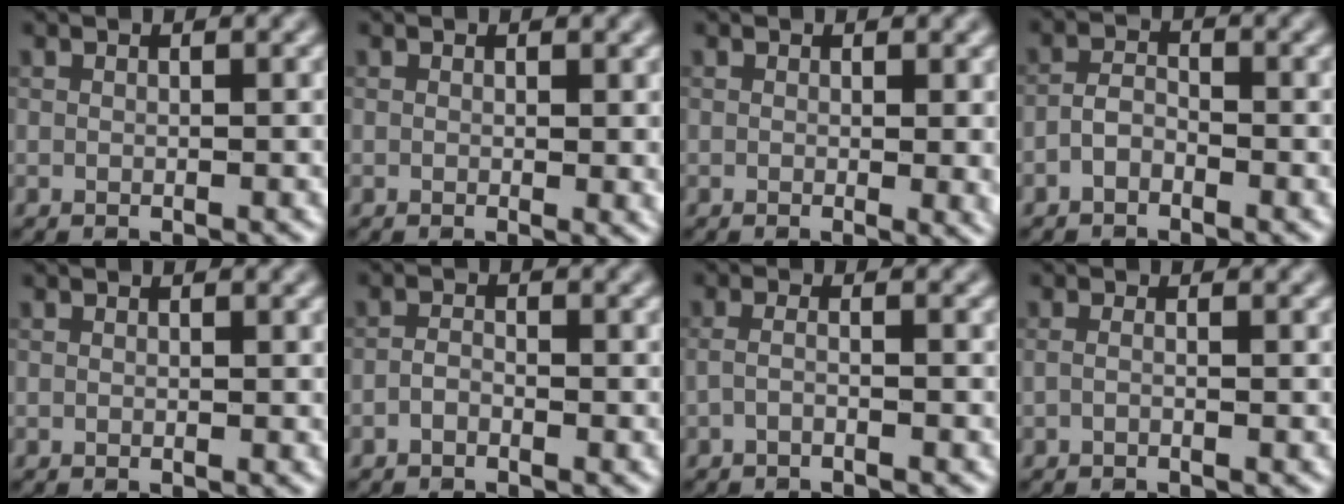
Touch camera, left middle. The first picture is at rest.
{"total": 1.1, "force": [0.2, 0.3, 1.0], "torque": [-0.010, -0.005, 0.003]}
{"total": 1.9, "force": [0.2, 0.5, 1.8], "torque": [-0.021, -0.008, 0.003]}
{"total": 1.6, "force": [-1.1, 0.8, 0.9], "torque": [-0.017, 0.006, -0.026]}
{"total": 0.0}
{"total": 1.0, "force": [-0.7, 0.4, 0.5], "torque": [-0.011, 0.003, -0.017]}
{"total": 1.4, "force": [-0.8, 0.3, 1.1], "torque": [-0.017, -0.004, -0.022]}
{"total": 0.8, "force": [-0.3, 0.3, 0.7], "torque": [-0.014, -0.007, -0.012]}